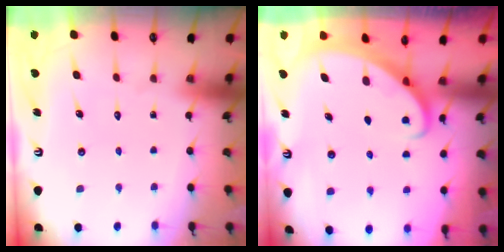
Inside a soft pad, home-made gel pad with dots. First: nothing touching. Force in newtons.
{"total": 2.4, "press": 2.4, "slide": 0.2}